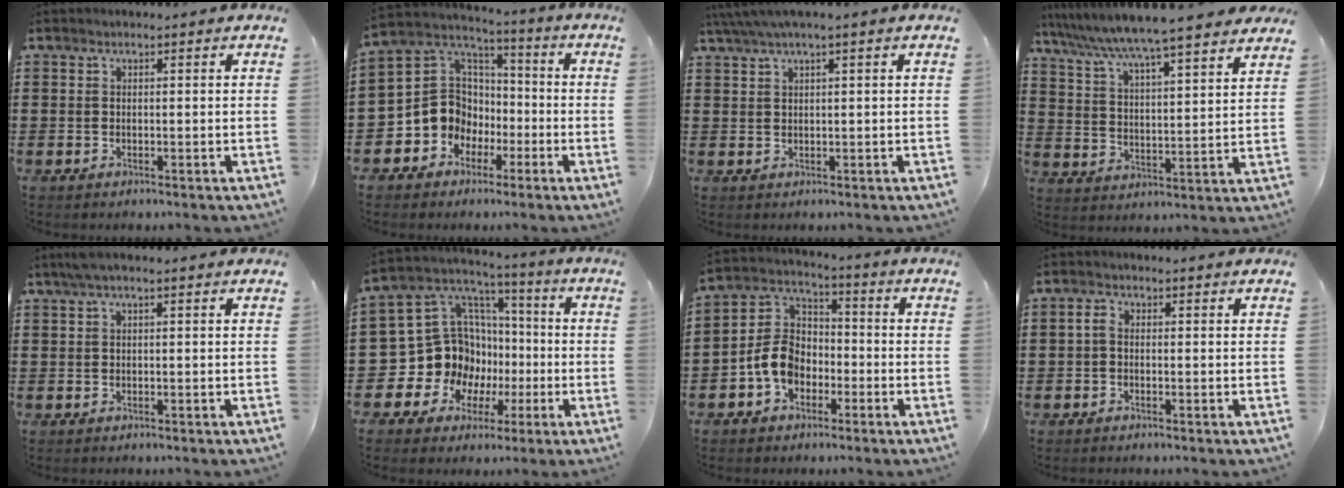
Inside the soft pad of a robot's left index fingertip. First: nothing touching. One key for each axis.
{"total": 9.2, "fx": -2.4, "fy": 8.4, "fz": 2.7, "tx": -0.104, "ty": -0.001, "tz": -0.047}
{"total": 2.2, "fx": 1.0, "fy": 0.0, "fz": 2.0, "tx": -0.038, "ty": -0.001, "tz": 0.019}
{"total": 6.4, "fx": 5.8, "fy": -0.7, "fz": 2.6, "tx": -0.074, "ty": -0.043, "tz": 0.093}
{"total": 1.8, "fx": 0.5, "fy": 0.2, "fz": 1.8, "tx": -0.040, "ty": -0.003, "tz": 0.007}
{"total": 13.9, "fx": -2.2, "fy": 12.9, "fz": 4.8, "tx": -0.149, "ty": -0.021, "tz": -0.019}
{"total": 7.8, "fx": -3.0, "fy": 5.9, "fz": 4.1, "tx": -0.121, "ty": 0.009, "tz": -0.068}
{"total": 1.4, "fx": -0.4, "fy": 0.6, "fz": 1.1, "tx": -0.023, "ty": 0.002, "tz": -0.009}